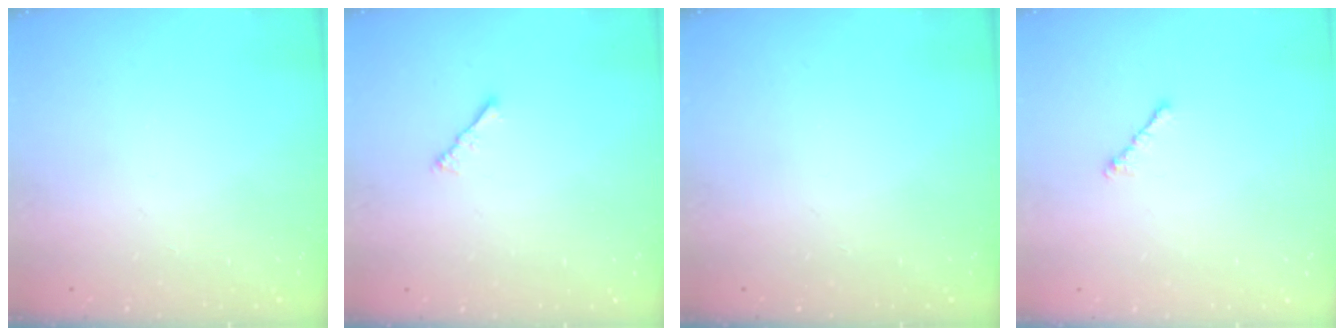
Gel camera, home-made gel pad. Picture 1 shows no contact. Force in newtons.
{"total": 2.2, "press": 2.1, "slide": 0.5}
{"total": 0.0}
{"total": 1.0, "press": 0.9, "slide": 0.4}